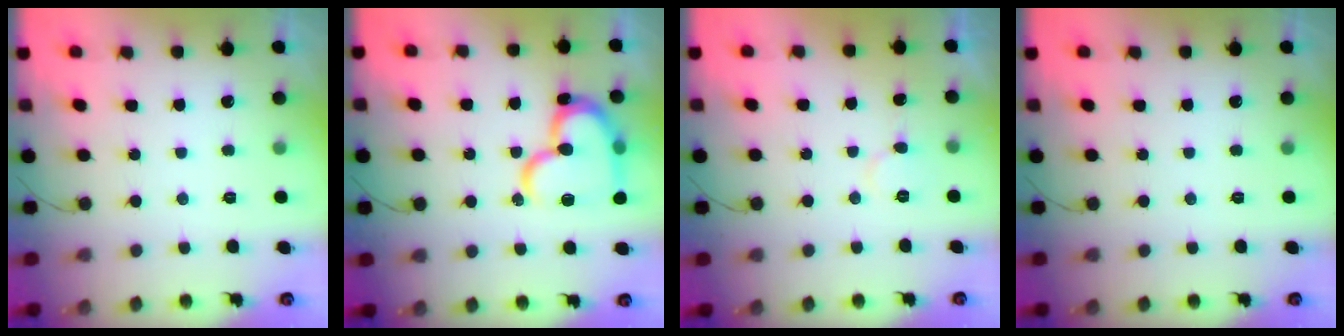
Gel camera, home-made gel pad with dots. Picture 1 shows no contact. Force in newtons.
{"total": 19.4, "press": 19.3, "slide": 1.9}
{"total": 4.3, "press": 4.3, "slide": 0.5}
{"total": 0.0}